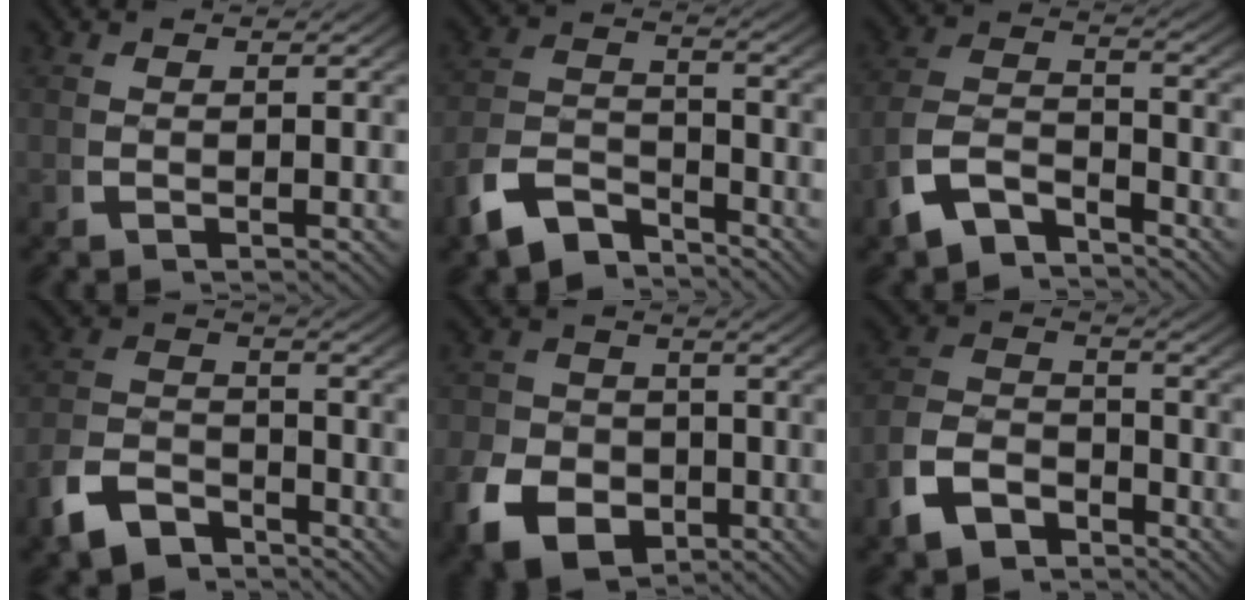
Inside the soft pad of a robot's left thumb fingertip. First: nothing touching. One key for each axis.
{"total": 6.6, "fx": -4.3, "fy": 3.8, "fz": 3.3, "tx": -0.062, "ty": -0.025, "tz": -0.068}
{"total": 6.7, "fx": -3.1, "fy": 4.5, "fz": 4.0, "tx": -0.090, "ty": -0.033, "tz": -0.045}
{"total": 5.2, "fx": -3.9, "fy": 2.8, "fz": 2.0, "tx": -0.035, "ty": -0.020, "tz": -0.065}
{"total": 8.7, "fx": -3.3, "fy": 6.7, "fz": 4.4, "tx": -0.074, "ty": -0.035, "tz": -0.045}
{"total": 5.9, "fx": -3.1, "fy": 4.0, "fz": 3.0, "tx": -0.059, "ty": -0.021, "tz": -0.047}